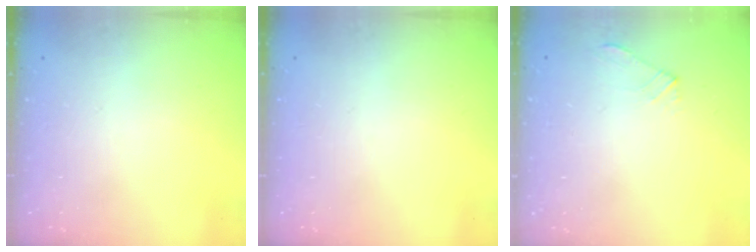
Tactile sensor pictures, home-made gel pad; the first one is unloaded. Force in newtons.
{"total": 0.0}
{"total": 1.9, "press": 1.9, "slide": 0.4}